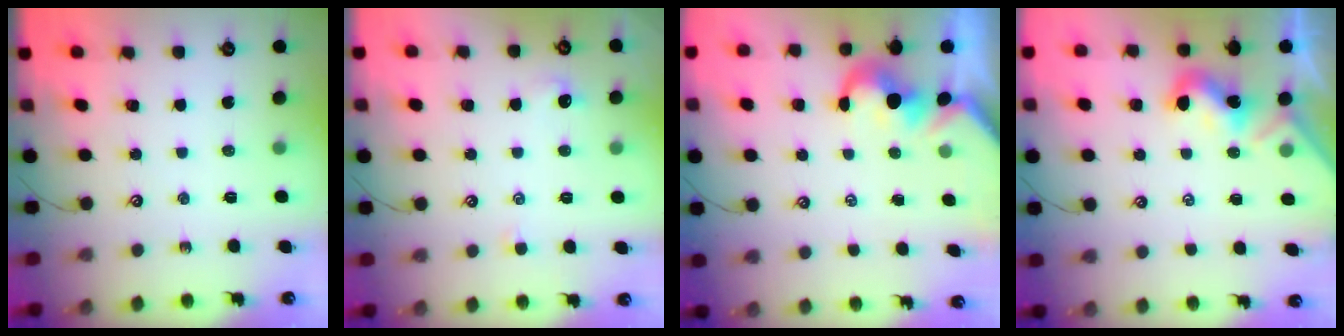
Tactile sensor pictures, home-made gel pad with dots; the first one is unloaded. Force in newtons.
{"total": 1.4, "press": 1.3, "slide": 0.4}
{"total": 1.4, "press": 1.1, "slide": 0.9}
{"total": 1.8, "press": 1.8, "slide": 0.5}